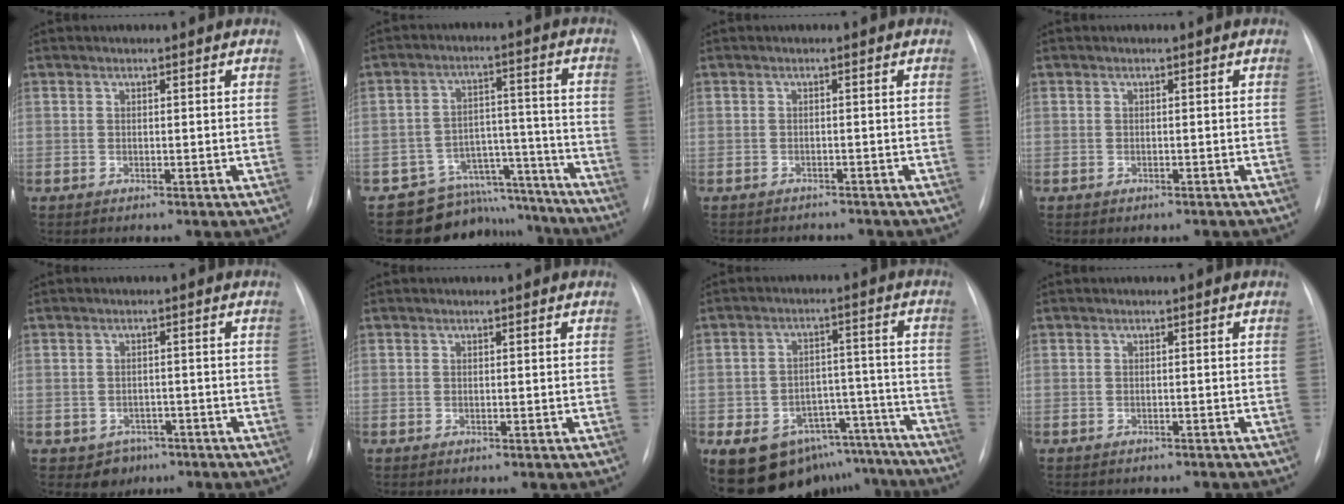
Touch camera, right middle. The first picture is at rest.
{"total": 11.9, "force": [-10.9, 4.9, -0.7], "torque": [0.038, 0.072, -0.150]}
{"total": 4.8, "force": [-4.4, 1.8, 0.7], "torque": [-0.005, 0.002, -0.053]}
{"total": 1.2, "force": [-0.9, 0.6, 0.3], "torque": [-0.004, 0.000, -0.011]}
{"total": 3.3, "force": [-1.8, 2.7, 0.3], "torque": [-0.001, 0.011, -0.020]}
{"total": 0.0}
{"total": 16.8, "force": [-12.9, 9.4, 5.1], "torque": [-0.067, 0.055, -0.165]}
{"total": 4.2, "force": [-3.8, 1.4, 1.2], "torque": [-0.014, 0.000, -0.042]}